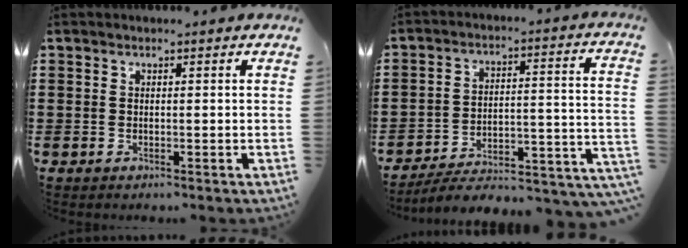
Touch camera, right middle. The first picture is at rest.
{"total": 4.1, "force": [-3.6, 0.7, 1.7], "torque": [-0.031, -0.019, -0.075]}